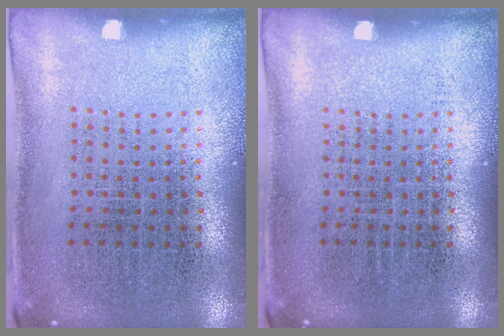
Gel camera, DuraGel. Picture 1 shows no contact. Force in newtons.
{"total": 0.0}